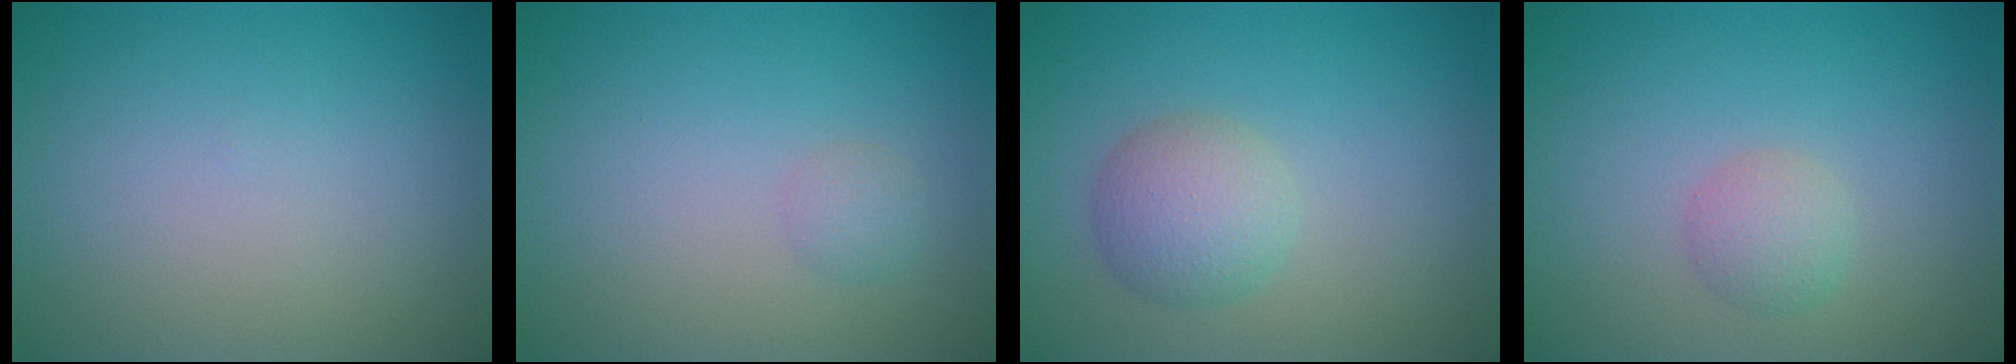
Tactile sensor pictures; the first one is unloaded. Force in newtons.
{"total": 1.0, "press": 1.0, "slide": 0.0}
{"total": 3.3, "press": 3.3, "slide": 0.0}
{"total": 1.8, "press": 1.8, "slide": 0.1}